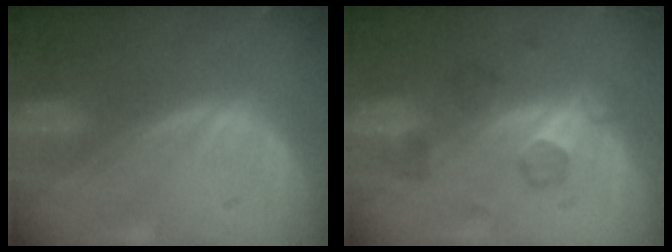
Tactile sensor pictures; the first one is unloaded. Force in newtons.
{"total": 5.2, "press": 4.9, "slide": 1.5}